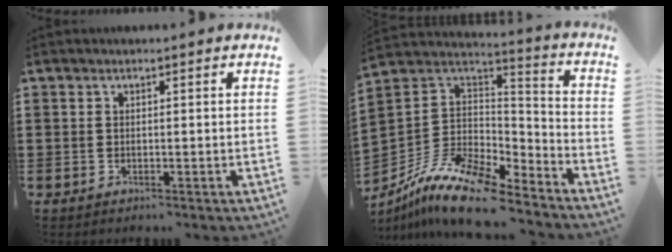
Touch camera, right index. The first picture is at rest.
{"total": 12.5, "force": [-9.5, 4.2, 6.9], "torque": [-0.153, 0.023, -0.187]}